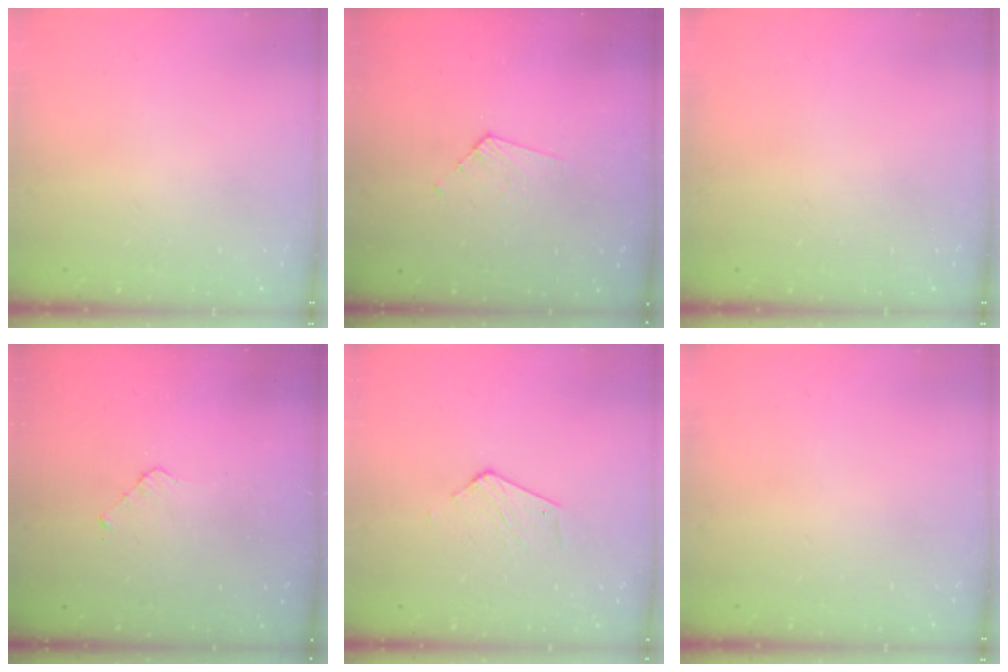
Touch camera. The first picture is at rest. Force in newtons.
{"total": 3.2, "press": 3.2, "slide": 0.2}
{"total": 0.0}
{"total": 3.6, "press": 3.5, "slide": 0.3}
{"total": 3.7, "press": 3.7, "slide": 0.2}
{"total": 0.0}